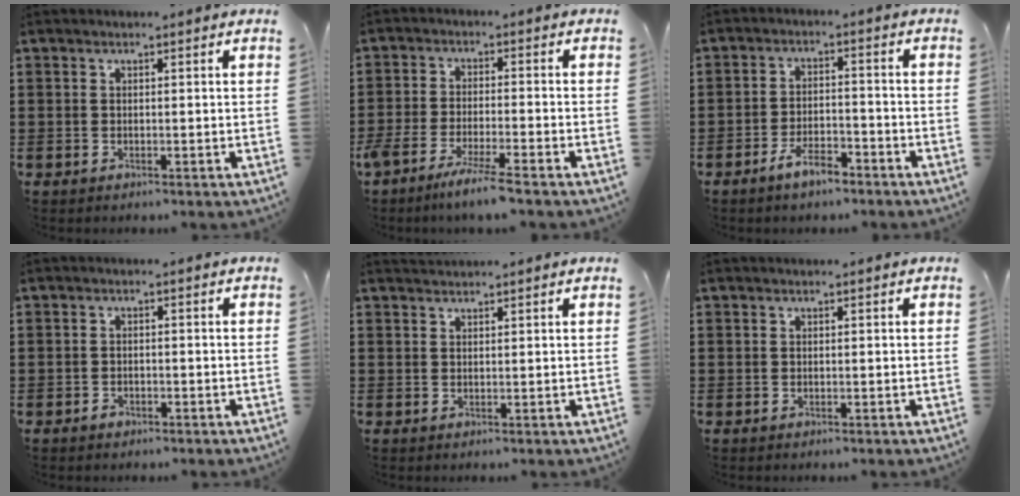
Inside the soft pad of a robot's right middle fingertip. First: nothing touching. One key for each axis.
{"total": 5.4, "fx": -4.6, "fy": -0.5, "fz": 2.9, "tx": -0.066, "ty": -0.022, "tz": -0.088}
{"total": 4.9, "fx": -3.7, "fy": 1.5, "fz": 2.9, "tx": -0.060, "ty": 0.009, "tz": -0.073}
{"total": 1.1, "fx": -0.8, "fy": 0.6, "fz": 0.4, "tx": -0.010, "ty": -0.001, "tz": -0.017}
{"total": 1.1, "fx": 1.1, "fy": 0.0, "fz": 0.0, "tx": -0.004, "ty": -0.002, "tz": 0.022}
{"total": 0.0}